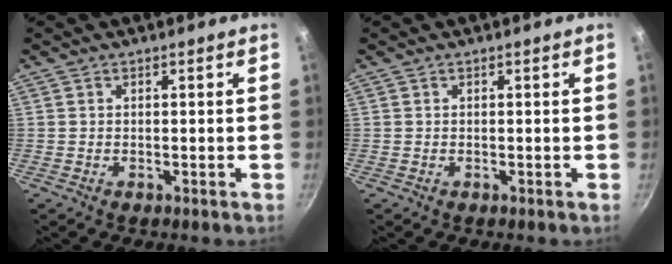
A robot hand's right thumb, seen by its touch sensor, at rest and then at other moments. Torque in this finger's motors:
{"motor_torque": [-0.07, -0.07, 0.01, 0.01, 0.01]}